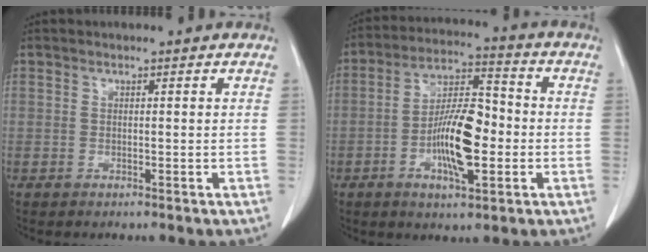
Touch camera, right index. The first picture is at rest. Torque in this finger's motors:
{"motor_torque": [1.21, -0.72, 0.28, 0.15]}